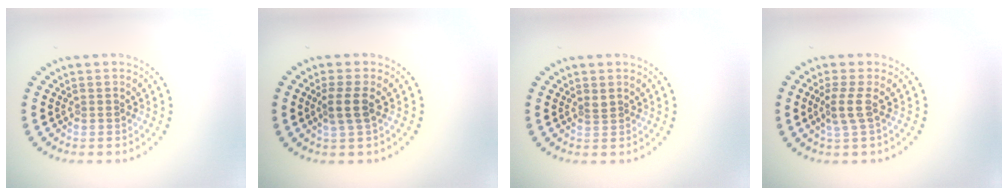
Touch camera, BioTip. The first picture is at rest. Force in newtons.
{"total": 2.2, "press": 1.8, "slide": 1.2}
{"total": 0.9, "press": 0.6, "slide": 0.7}
{"total": 2.0, "press": 1.5, "slide": 1.2}